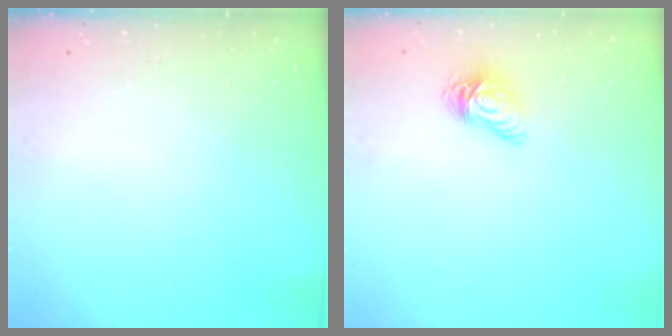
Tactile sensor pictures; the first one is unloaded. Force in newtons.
{"total": 7.5, "press": 7.5, "slide": 0.2}